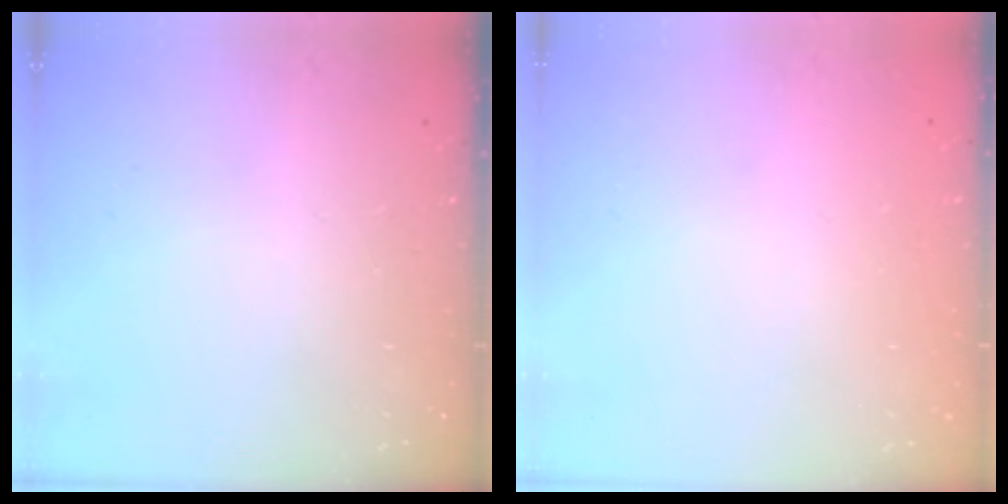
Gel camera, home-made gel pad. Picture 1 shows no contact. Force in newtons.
{"total": 0.0}